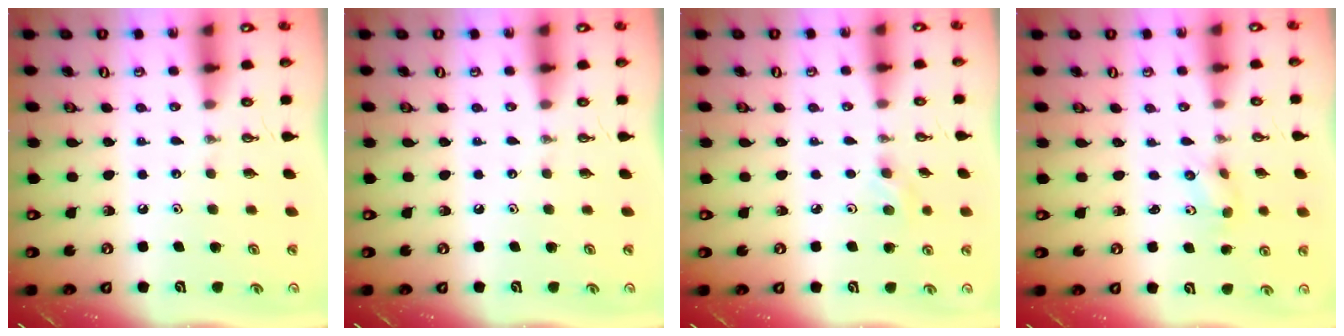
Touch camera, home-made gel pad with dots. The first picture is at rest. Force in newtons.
{"total": 0.0}
{"total": 2.1, "press": 2.0, "slide": 0.5}
{"total": 2.9, "press": 2.7, "slide": 1.2}